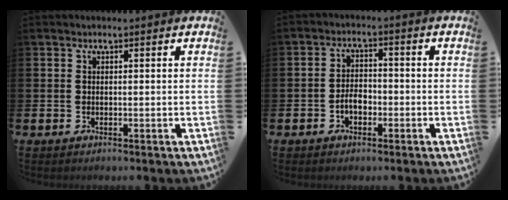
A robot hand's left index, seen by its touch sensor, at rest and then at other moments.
{"total": 3.0, "force": [-1.2, 1.9, 2.0], "torque": [-0.030, 0.002, -0.027]}